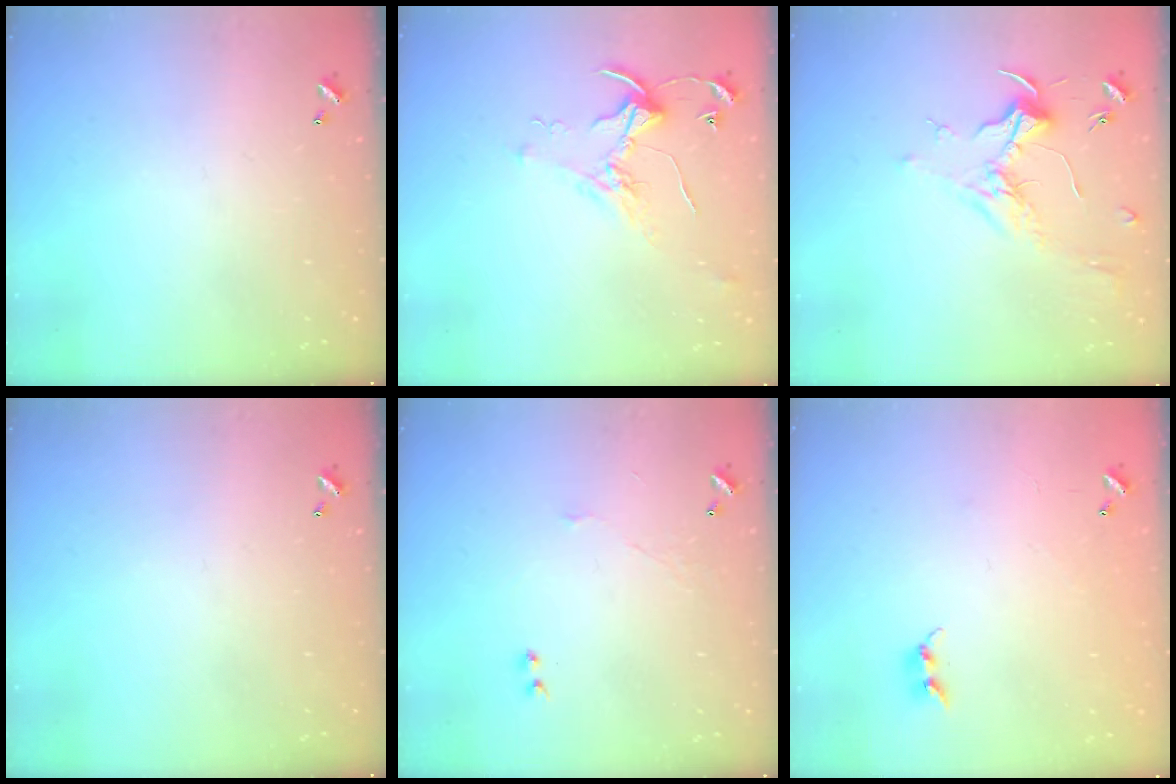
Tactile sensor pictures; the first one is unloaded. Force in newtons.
{"total": 2.1, "press": 2.1, "slide": 0.1}
{"total": 1.7, "press": 1.5, "slide": 0.8}
{"total": 0.0}
{"total": 2.4, "press": 2.3, "slide": 0.6}
{"total": 5.9, "press": 5.9, "slide": 0.4}